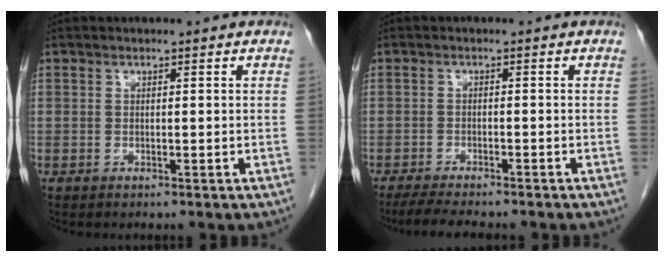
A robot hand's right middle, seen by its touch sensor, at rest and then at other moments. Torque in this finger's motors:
{"motor_torque": [0.12, -0.03, -0.02, 0.02]}